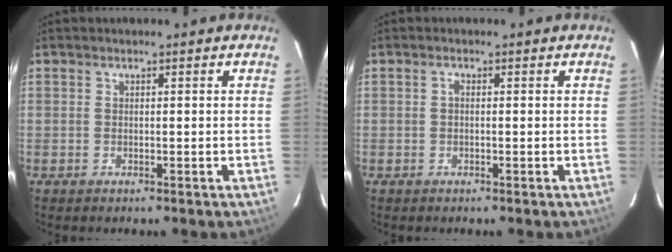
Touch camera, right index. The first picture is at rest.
{"total": 0.6, "force": [-0.1, 0.3, 0.5], "torque": [-0.008, 0.004, -0.004]}